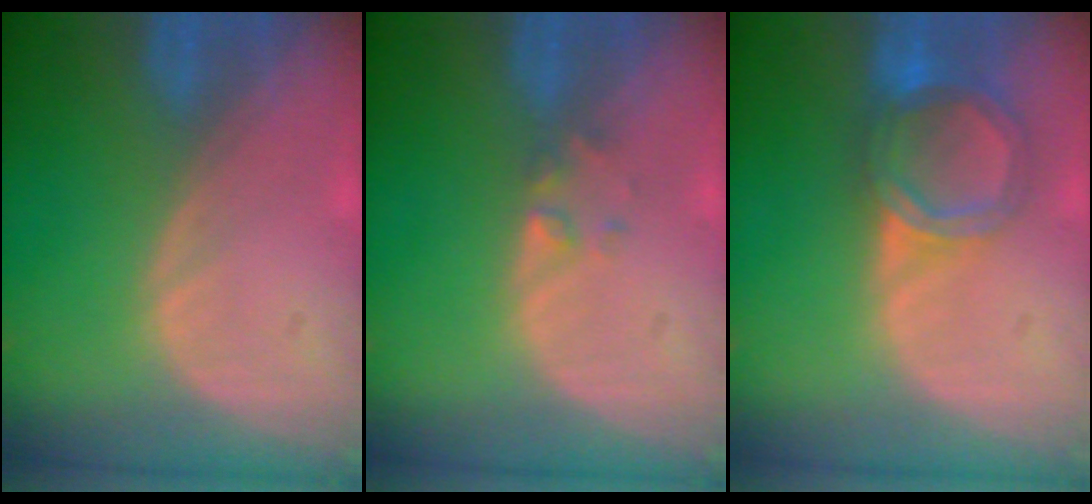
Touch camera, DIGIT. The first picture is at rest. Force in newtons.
{"total": 1.4, "press": 1.3, "slide": 0.2}
{"total": 6.4, "press": 5.7, "slide": 2.9}